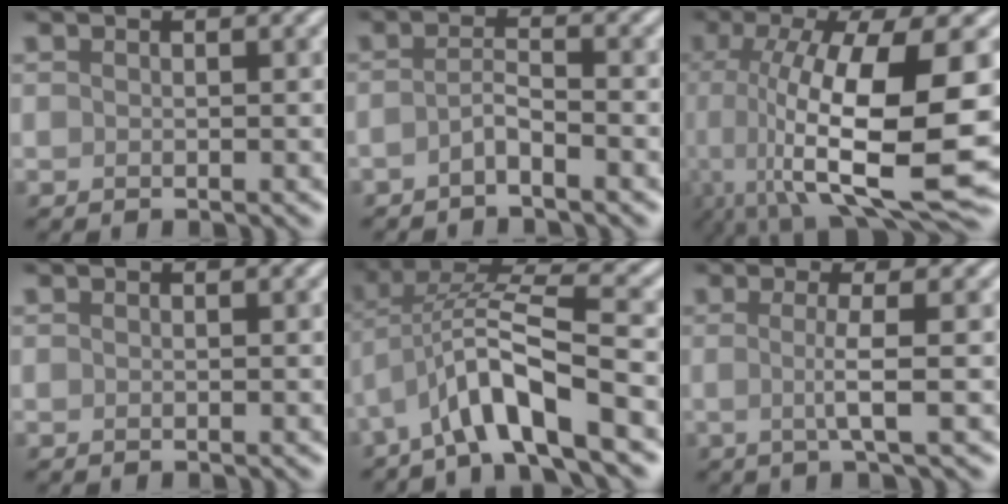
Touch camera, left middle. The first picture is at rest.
{"total": 1.7, "force": [-1.1, 0.3, 1.4], "torque": [-0.027, 0.004, -0.026]}
{"total": 15.0, "force": [-1.8, 4.8, 14.1], "torque": [-0.227, -0.016, -0.024]}
{"total": 0.0}
{"total": 7.5, "force": [-3.3, 1.7, 6.5], "torque": [-0.118, 0.015, -0.066]}
{"total": 2.9, "force": [-0.1, 0.6, 2.8], "torque": [-0.050, -0.007, -0.010]}